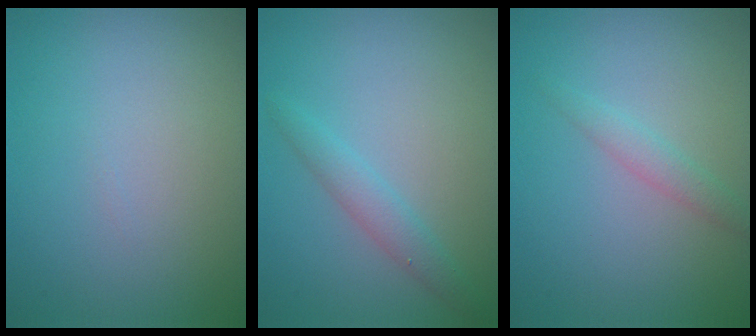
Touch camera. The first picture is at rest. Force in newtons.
{"total": 1.9, "press": 1.9, "slide": 0.0}
{"total": 1.4, "press": 1.4, "slide": 0.0}